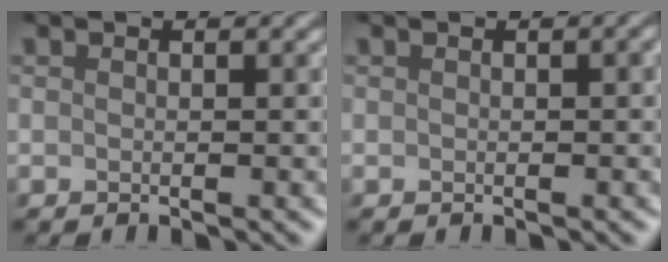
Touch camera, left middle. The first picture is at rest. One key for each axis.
{"total": 1.3, "fx": -0.3, "fy": 0.7, "fz": 1.1, "tx": -0.005, "ty": 0.008, "tz": -0.008}